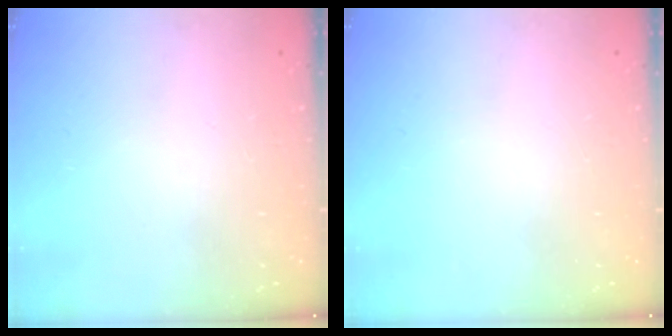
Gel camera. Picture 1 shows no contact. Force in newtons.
{"total": 0.0}